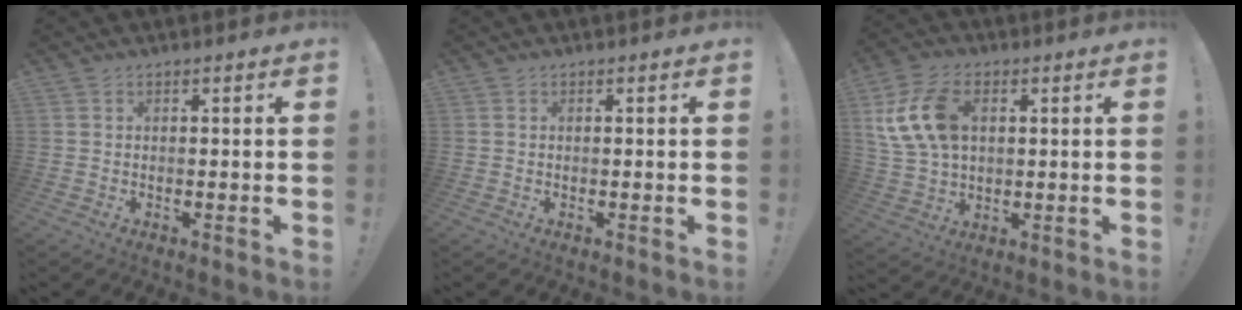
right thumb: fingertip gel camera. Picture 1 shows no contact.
{"total": 0.0}
{"total": 15.7, "force": [4.1, 11.1, 10.2], "torque": [-0.189, -0.003, 0.081]}